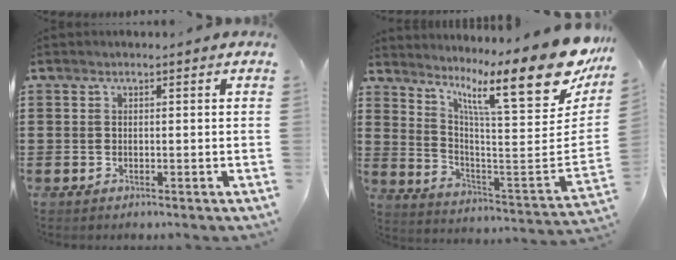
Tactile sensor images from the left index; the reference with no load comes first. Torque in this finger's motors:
{"motor_torque": [1.10, -1.04, 0.47, 0.21]}